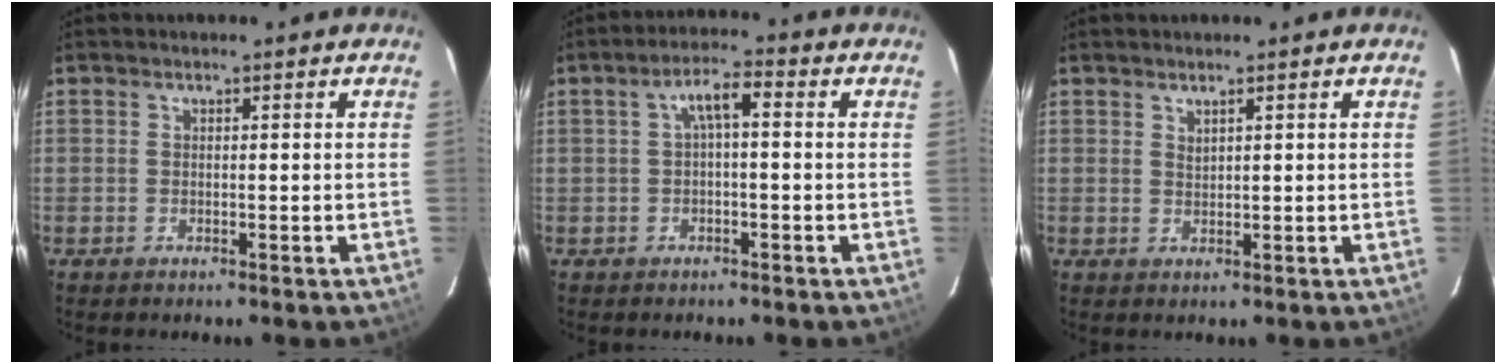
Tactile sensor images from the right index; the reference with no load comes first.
{"total": 4.0, "force": [0.0, 1.2, 3.8], "torque": [-0.072, 0.016, 0.005]}
{"total": 1.0, "force": [0.8, 0.3, 0.5], "torque": [-0.008, 0.002, 0.016]}